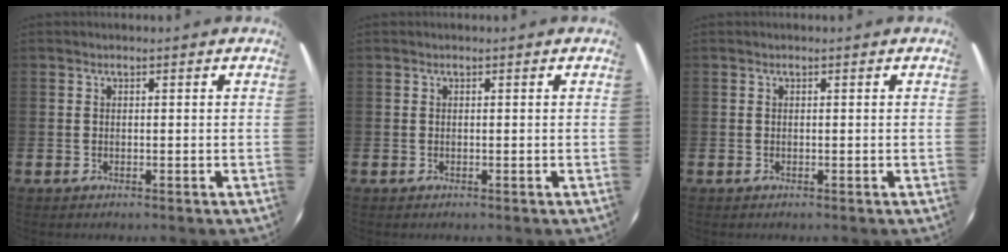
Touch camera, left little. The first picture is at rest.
{"total": 0.0}
{"total": 0.0}